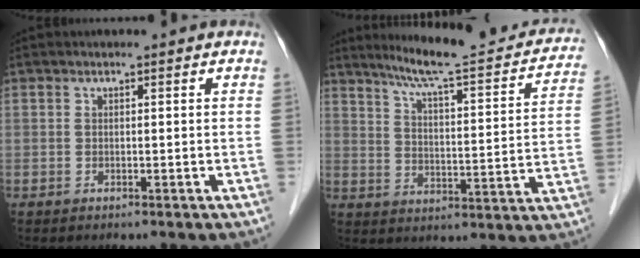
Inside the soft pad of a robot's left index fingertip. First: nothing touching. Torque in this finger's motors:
{"motor_torque": [-0.05, -0.16, 0.23, 0.08]}